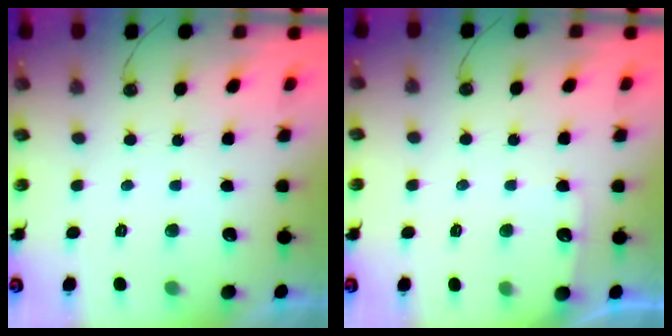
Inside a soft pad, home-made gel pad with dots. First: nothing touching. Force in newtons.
{"total": 3.7, "press": 3.6, "slide": 0.4}